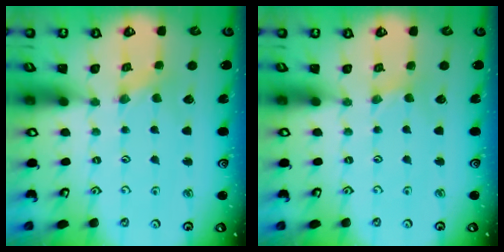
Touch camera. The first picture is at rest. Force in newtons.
{"total": 0.0}